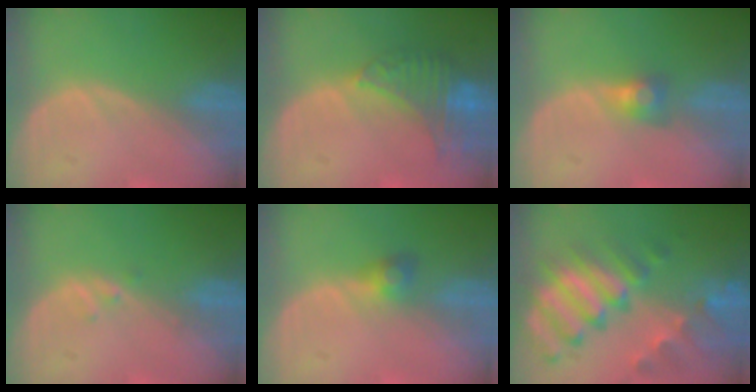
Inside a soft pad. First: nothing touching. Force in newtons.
{"total": 8.1, "press": 7.1, "slide": 3.8}
{"total": 3.0, "press": 2.5, "slide": 1.6}
{"total": 0.8, "press": 0.8, "slide": 0.1}
{"total": 2.5, "press": 2.5, "slide": 0.5}
{"total": 11.6, "press": 10.0, "slide": 5.8}